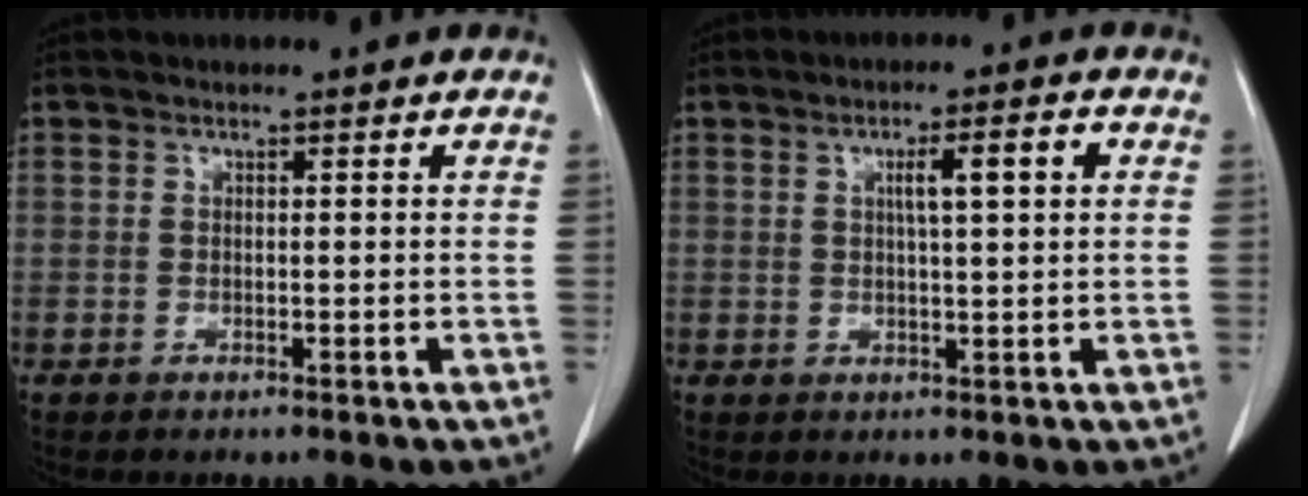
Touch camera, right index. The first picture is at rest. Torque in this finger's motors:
{"motor_torque": [0.96, 0.46, 0.40, 0.12]}